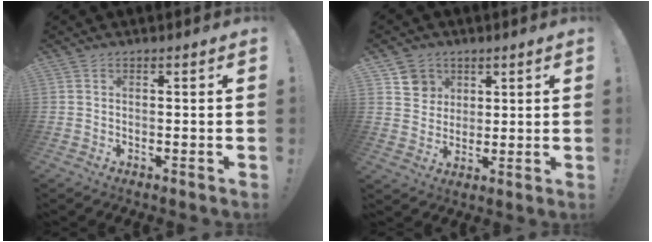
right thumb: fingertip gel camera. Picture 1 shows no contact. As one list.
[{"total": 7.4, "force": [3.7, 6.3, 0.9], "torque": [-0.001, -0.026, 0.073]}]